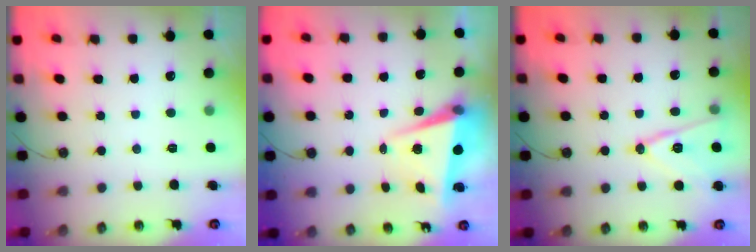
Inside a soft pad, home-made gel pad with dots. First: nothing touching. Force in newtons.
{"total": 5.7, "press": 5.3, "slide": 2.0}
{"total": 13.4, "press": 13.0, "slide": 3.4}